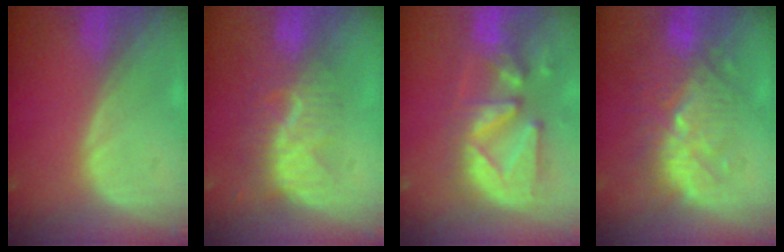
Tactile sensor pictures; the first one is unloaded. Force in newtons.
{"total": 8.6, "press": 7.7, "slide": 3.6}
{"total": 12.6, "press": 11.1, "slide": 6.0}
{"total": 11.0, "press": 9.8, "slide": 5.0}